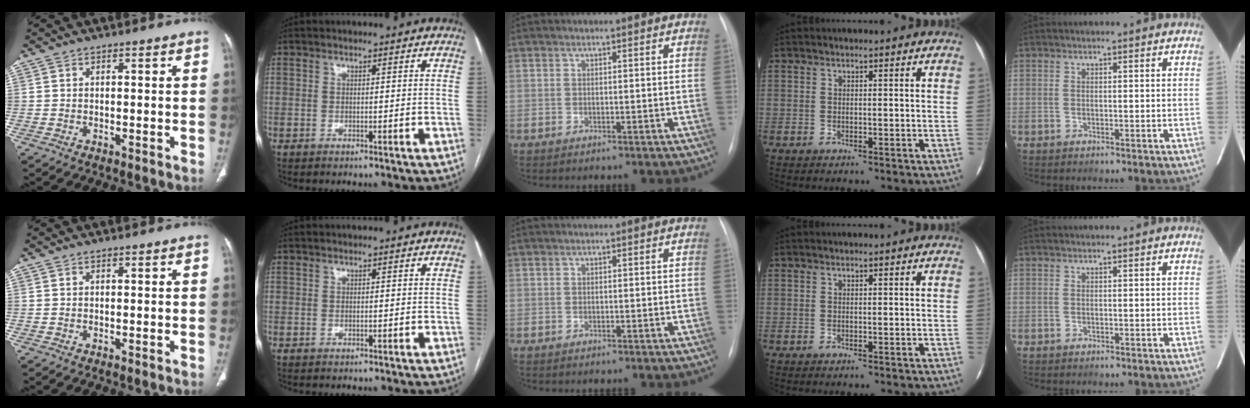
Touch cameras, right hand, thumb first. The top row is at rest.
{}